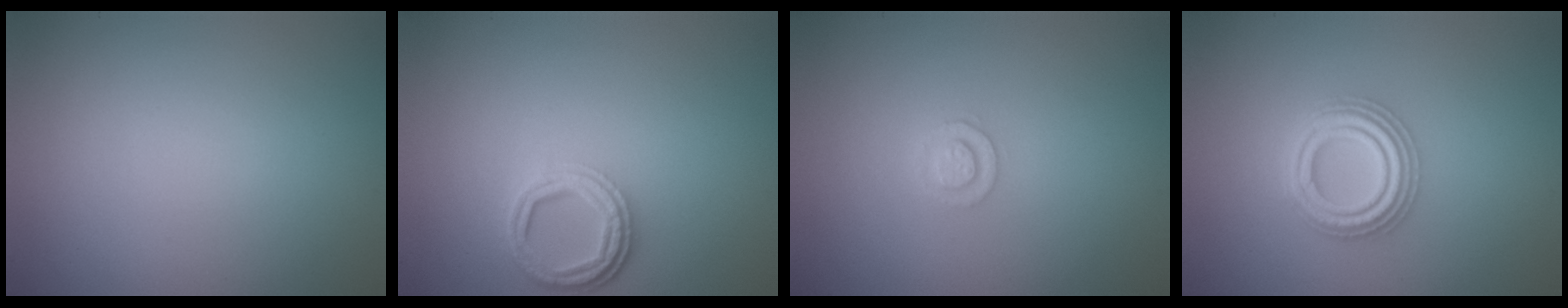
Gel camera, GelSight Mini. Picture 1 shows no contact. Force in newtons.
{"total": 3.6, "press": 2.8, "slide": 2.3}
{"total": 1.5, "press": 1.5, "slide": 0.1}
{"total": 4.0, "press": 4.0, "slide": 0.8}